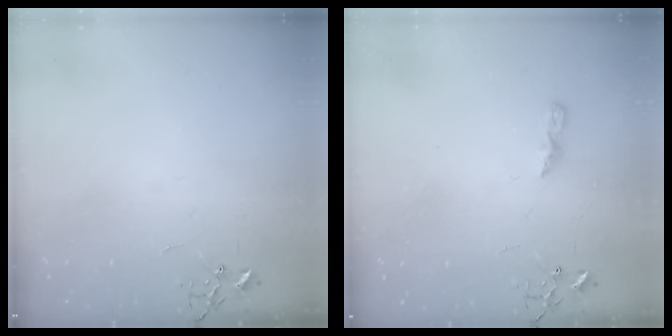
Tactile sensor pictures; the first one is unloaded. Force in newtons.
{"total": 5.3, "press": 5.3, "slide": 0.6}